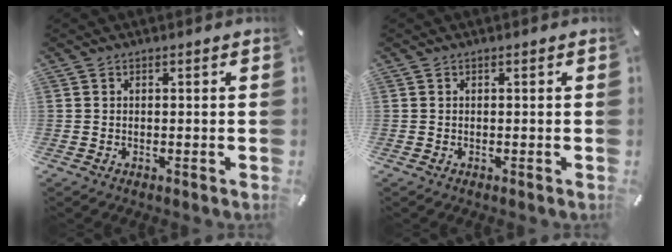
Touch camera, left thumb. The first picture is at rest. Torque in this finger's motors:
{"motor_torque": [-0.03, 0.02, -0.06, 0.00, 0.00]}